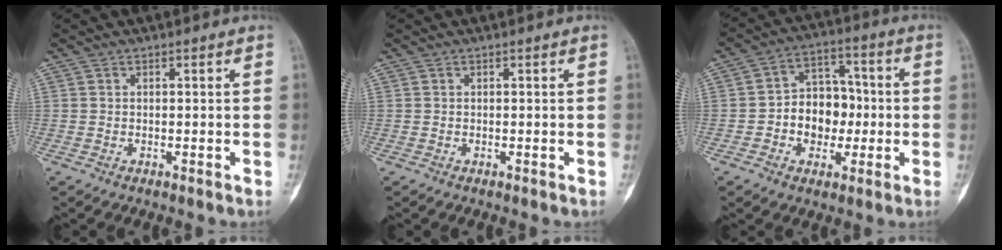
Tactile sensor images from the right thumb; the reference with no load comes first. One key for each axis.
{"total": 0.0}
{"total": 11.6, "fx": -1.2, "fy": 8.8, "fz": 7.4, "tx": -0.066, "ty": 0.032, "tz": -0.022}